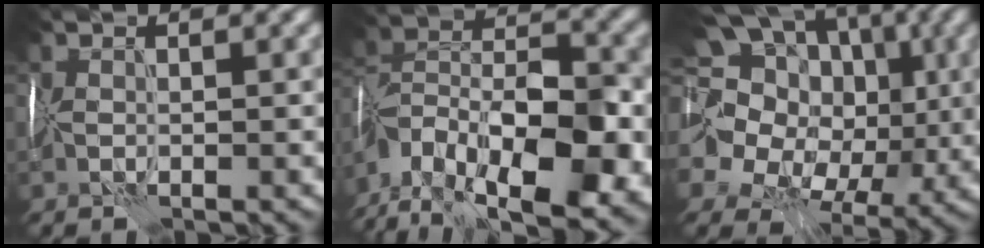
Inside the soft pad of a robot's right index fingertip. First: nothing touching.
{"total": 17.4, "force": [-9.7, 9.2, 11.2], "torque": [-0.201, 0.005, -0.147]}
{"total": 19.4, "force": [4.7, 14.7, 11.7], "torque": [-0.223, 0.033, 0.061]}